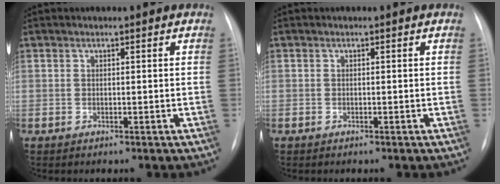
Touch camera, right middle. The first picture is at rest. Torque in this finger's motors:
{"motor_torque": [0.89, -0.74, 0.21, -0.05]}